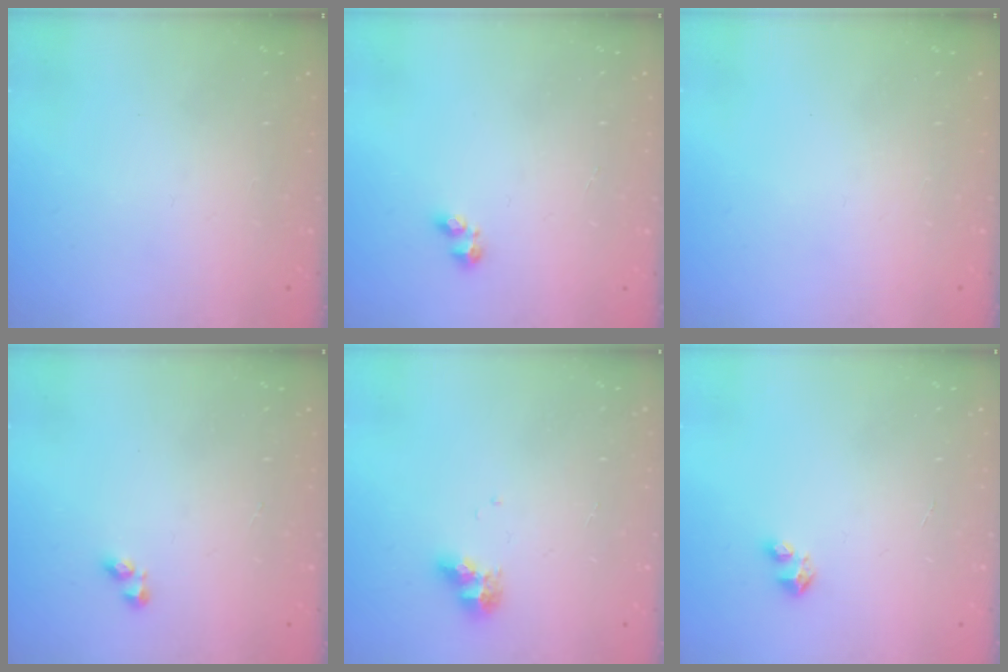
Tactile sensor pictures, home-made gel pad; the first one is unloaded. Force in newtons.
{"total": 2.4, "press": 2.3, "slide": 0.8}
{"total": 0.0}
{"total": 2.4, "press": 2.3, "slide": 0.6}
{"total": 7.4, "press": 7.4, "slide": 0.5}
{"total": 3.0, "press": 2.9, "slide": 0.2}